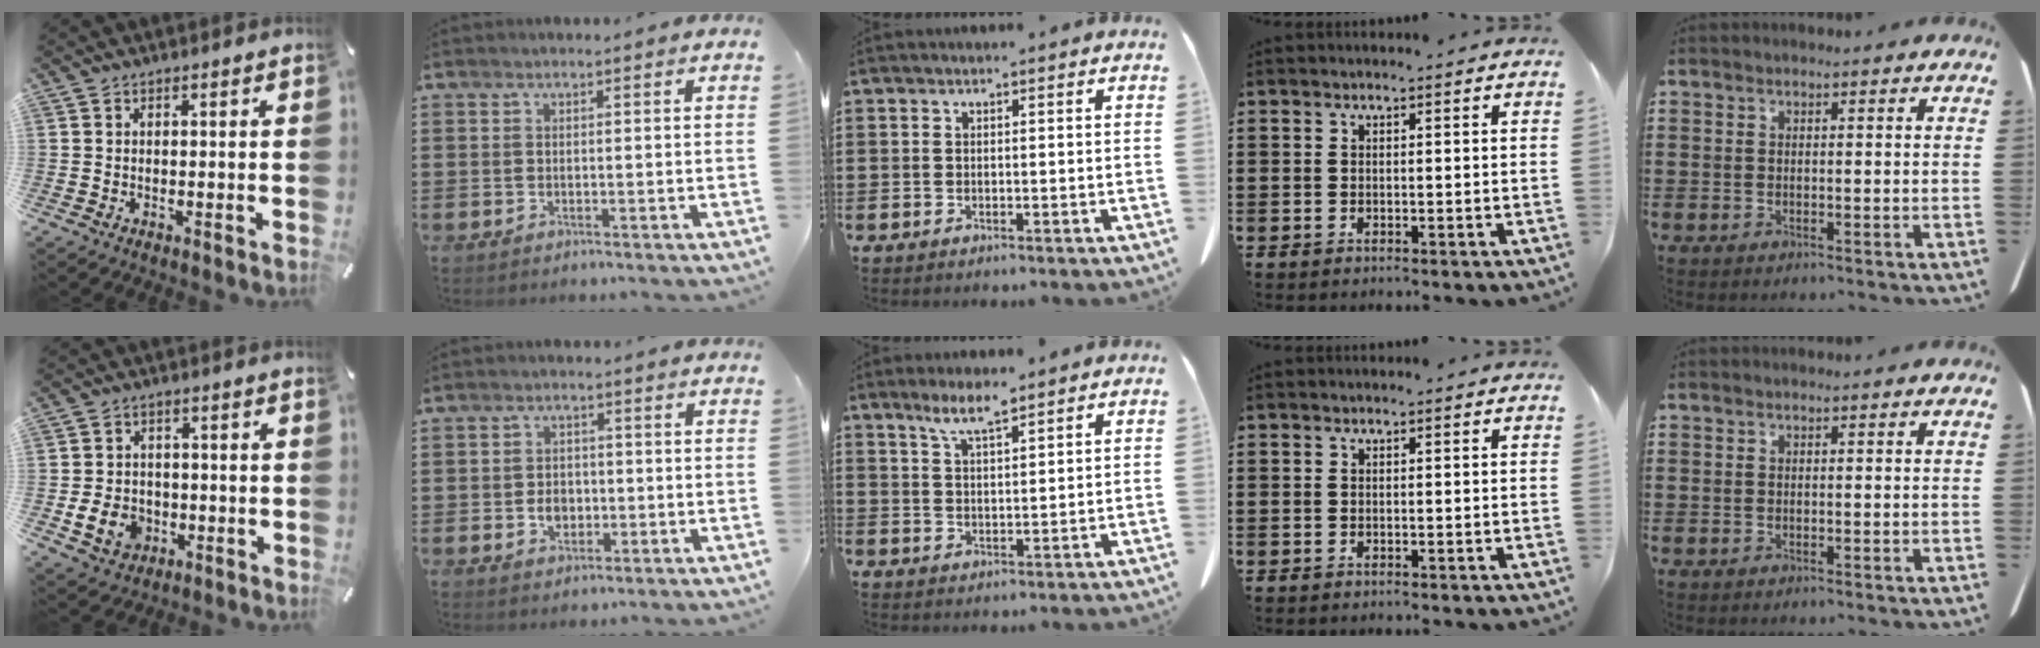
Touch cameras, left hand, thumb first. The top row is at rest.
{"thumb": {"total": 8.1, "force": [-2.3, 6.6, 4.1], "torque": [-0.086, 0.012, -0.040]}, "index": {"total": 3.1, "force": [-0.7, 2.4, 1.9], "torque": [-0.032, -0.002, -0.016]}, "middle": {"total": 4.8, "force": [3.6, 0.6, 3.2], "torque": [-0.072, -0.003, 0.063]}}